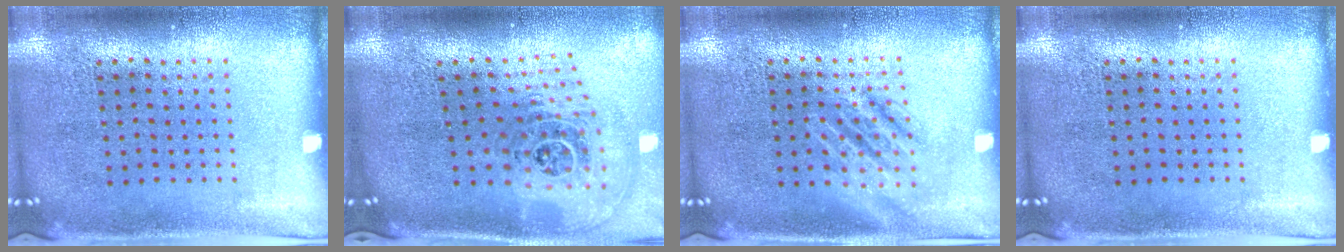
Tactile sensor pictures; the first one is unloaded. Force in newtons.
{"total": 2.0, "press": 1.5, "slide": 1.3}
{"total": 1.3, "press": 1.3, "slide": 0.1}
{"total": 0.0}